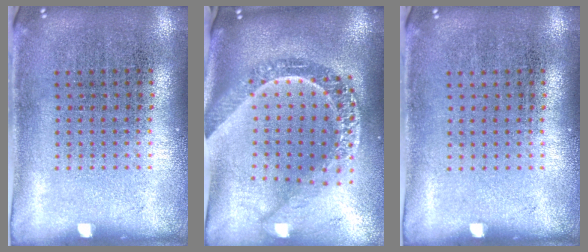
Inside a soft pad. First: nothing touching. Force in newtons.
{"total": 2.9, "press": 2.3, "slide": 1.8}
{"total": 0.0}